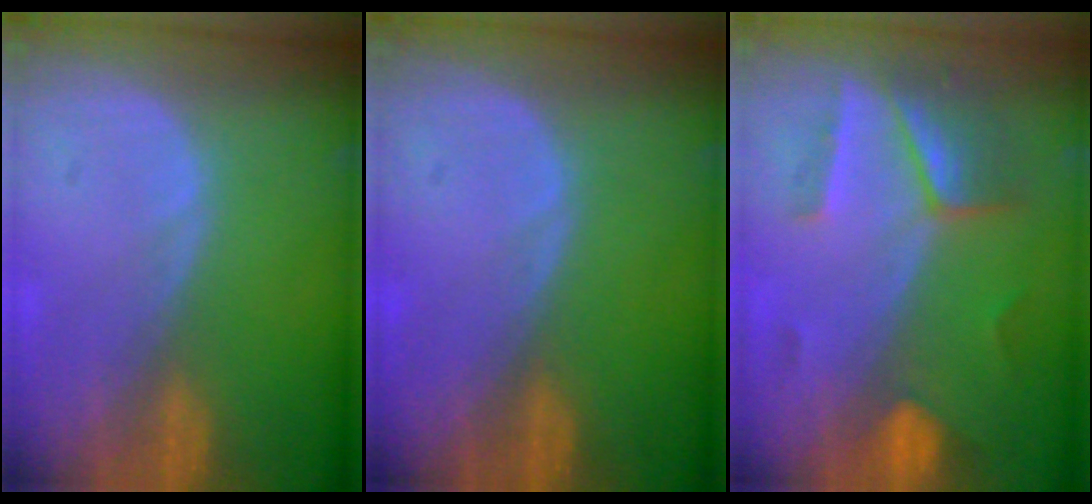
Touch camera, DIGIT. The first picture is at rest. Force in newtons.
{"total": 0.0}
{"total": 7.4, "press": 6.5, "slide": 3.6}